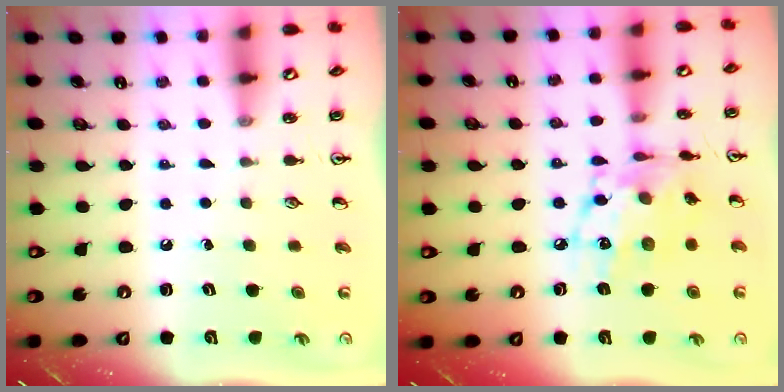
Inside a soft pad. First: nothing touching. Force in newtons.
{"total": 13.8, "press": 13.7, "slide": 0.8}